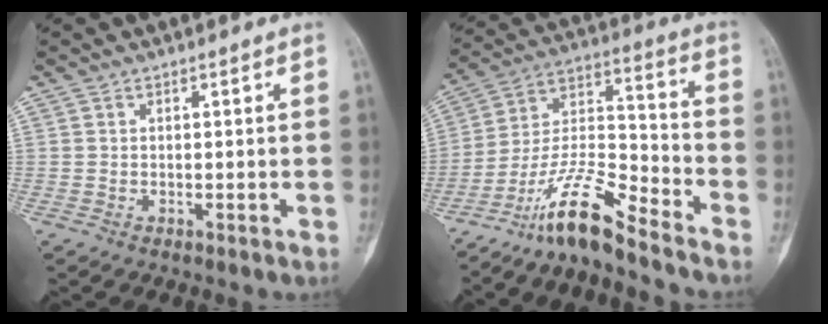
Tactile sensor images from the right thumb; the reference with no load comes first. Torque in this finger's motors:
{"motor_torque": [1.11, -0.30, 1.16, -1.50, 0.11]}